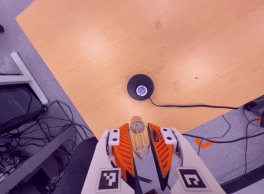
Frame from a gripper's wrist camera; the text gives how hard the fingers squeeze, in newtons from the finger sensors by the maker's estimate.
{"total": 14.5, "left": 15.6, "right": 13.4}